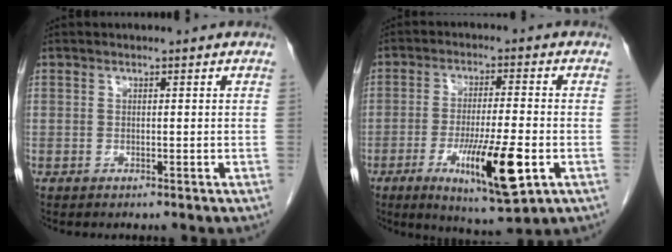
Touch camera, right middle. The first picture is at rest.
{"total": 12.5, "force": [-4.4, 1.5, 11.6], "torque": [-0.197, -0.029, -0.067]}